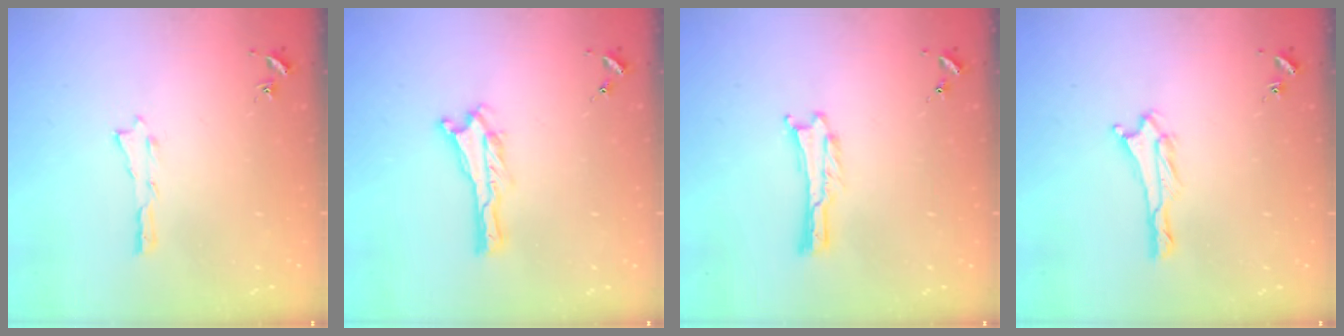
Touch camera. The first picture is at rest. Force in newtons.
{"total": 0.0}
{"total": 0.0}
{"total": 1.4, "press": 1.4, "slide": 0.2}